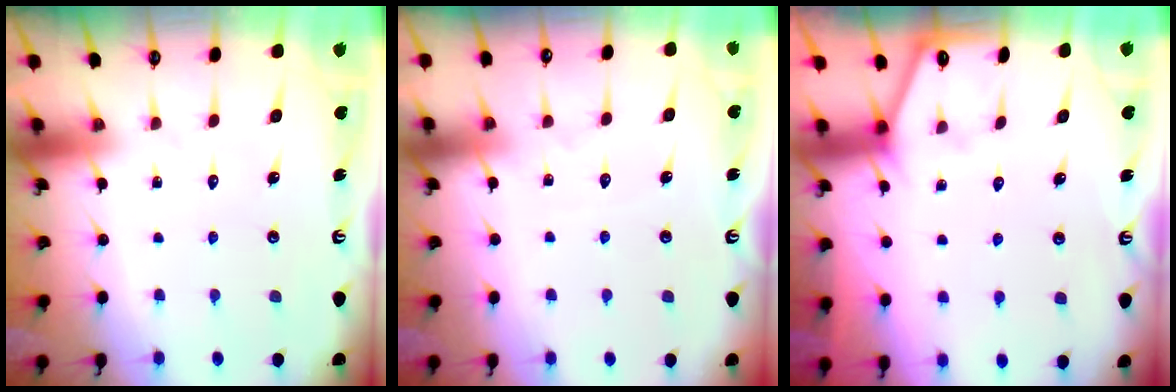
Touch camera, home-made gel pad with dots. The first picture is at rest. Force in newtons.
{"total": 5.2, "press": 5.2, "slide": 0.7}
{"total": 1.5, "press": 1.5, "slide": 0.2}